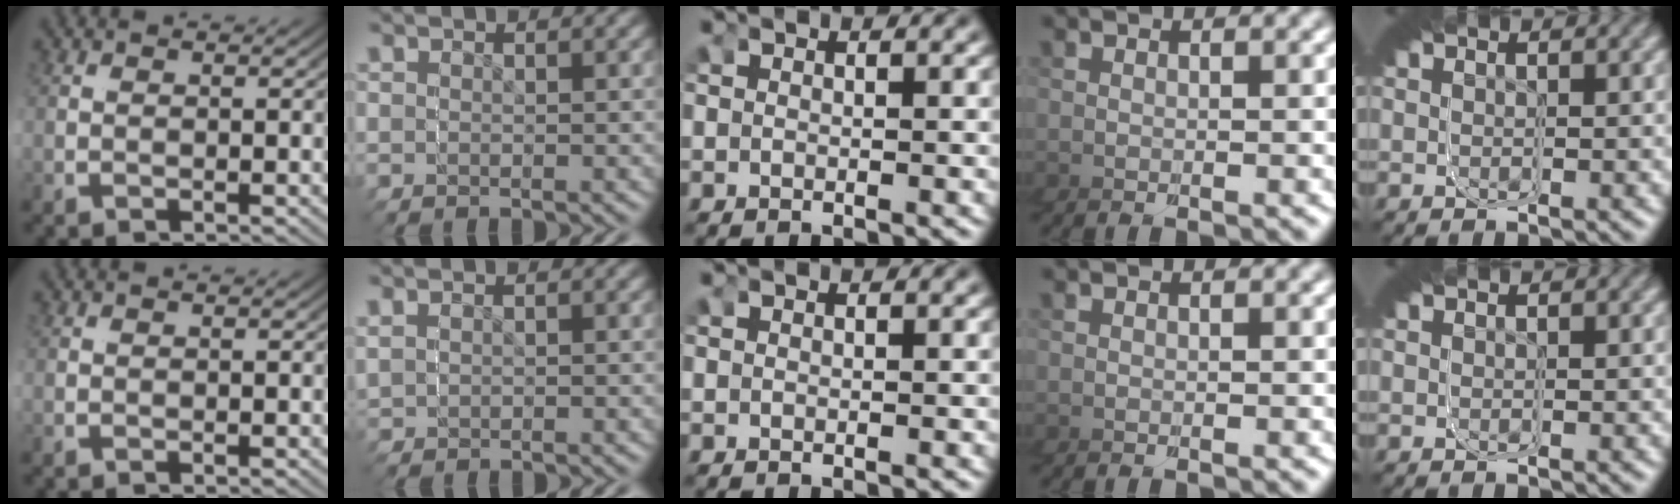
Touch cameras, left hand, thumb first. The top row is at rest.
{"index": {"total": 0.6, "force": [0.2, 0.6, -0.1], "torque": [-0.009, 0.000, 0.006]}}